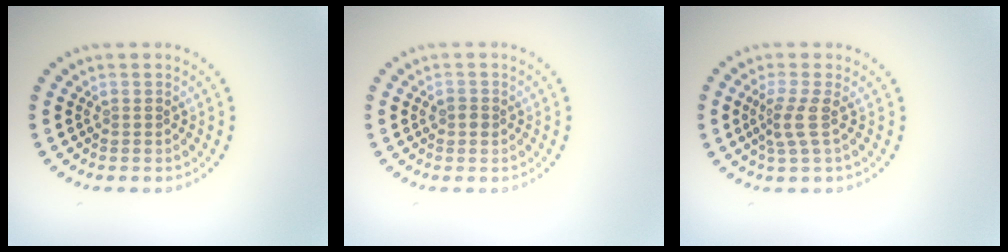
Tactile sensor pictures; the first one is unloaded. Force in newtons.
{"total": 1.0, "press": 1.0, "slide": 0.1}
{"total": 2.3, "press": 1.6, "slide": 1.7}